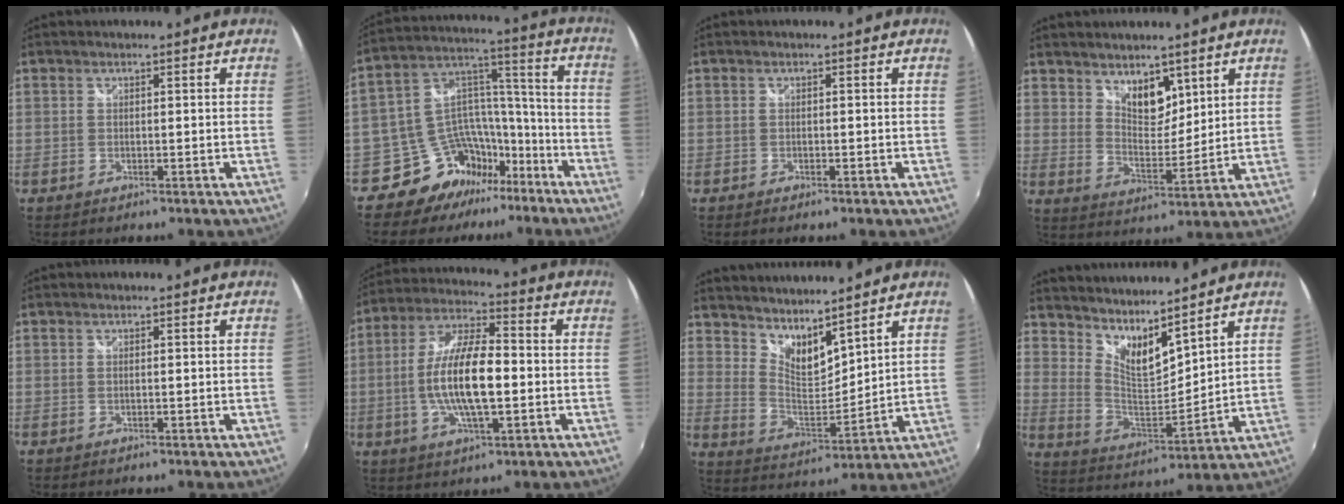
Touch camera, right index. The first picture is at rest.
{"total": 13.6, "force": [-11.0, 7.8, 2.1], "torque": [-0.046, 0.084, -0.181]}
{"total": 0.8, "force": [-0.6, 0.3, 0.4], "torque": [-0.009, -0.004, -0.013]}
{"total": 6.9, "force": [4.9, 3.6, 3.3], "torque": [-0.040, -0.001, 0.088]}
{"total": 0.0}
{"total": 13.8, "force": [-2.0, 4.4, 13.0], "torque": [-0.259, 0.002, -0.037]}
{"total": 10.4, "force": [8.8, 2.8, 4.8], "torque": [-0.080, -0.008, 0.163]}
{"total": 11.6, "force": [9.7, 2.5, 5.9], "torque": [-0.099, -0.012, 0.178]}